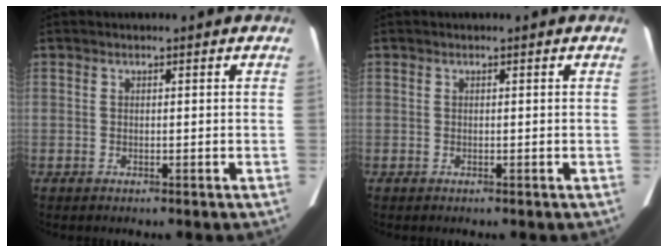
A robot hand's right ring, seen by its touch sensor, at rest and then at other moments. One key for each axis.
{"total": 0.0}